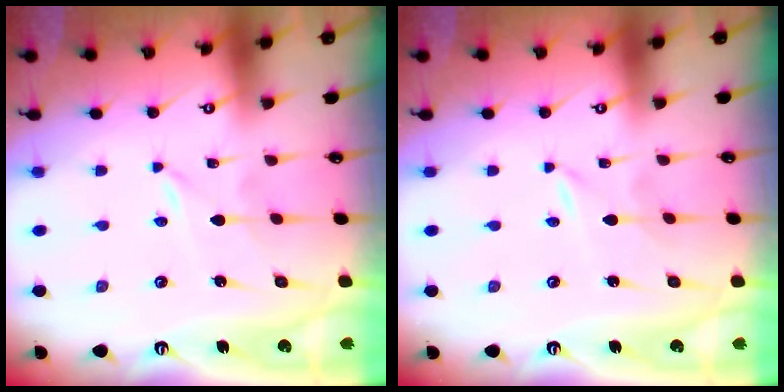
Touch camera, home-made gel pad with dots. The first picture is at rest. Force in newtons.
{"total": 0.0}